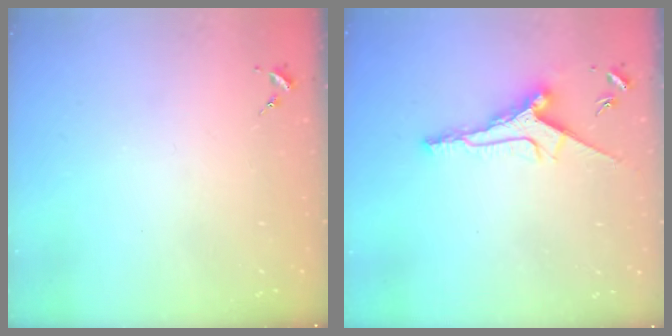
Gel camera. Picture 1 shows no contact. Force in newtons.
{"total": 10.7, "press": 10.7, "slide": 0.3}